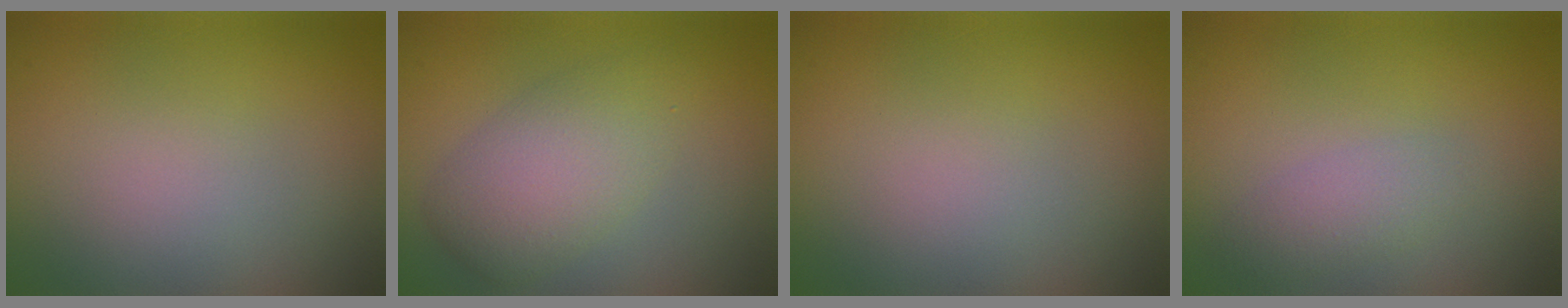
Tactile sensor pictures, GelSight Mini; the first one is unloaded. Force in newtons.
{"total": 4.5, "press": 4.5, "slide": 0.2}
{"total": 0.0}
{"total": 1.6, "press": 1.6, "slide": 0.1}